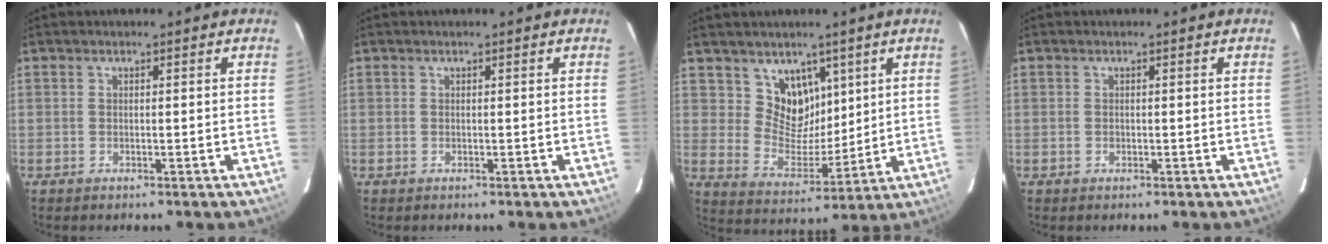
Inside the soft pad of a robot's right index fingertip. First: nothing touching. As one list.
[{"total": 0.0}, {"total": 8.8, "force": [5.2, 6.6, 2.7], "torque": [-0.039, -0.012, 0.104]}, {"total": 0.6, "force": [-0.1, 0.5, 0.2], "torque": [-0.001, 0.000, -0.002]}]